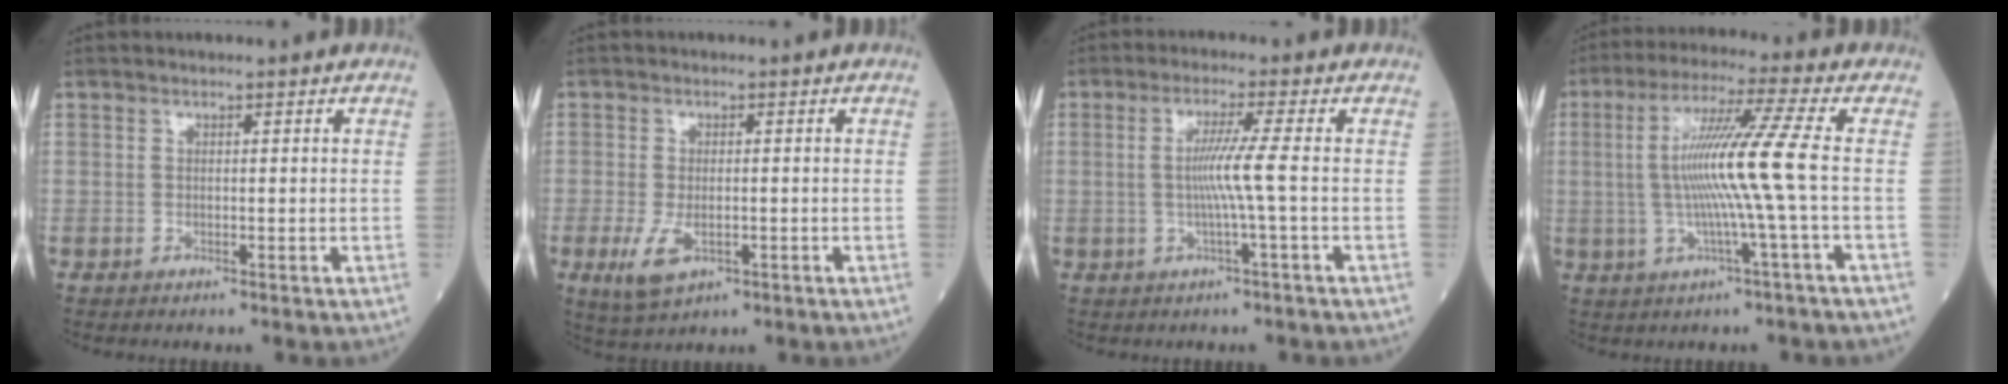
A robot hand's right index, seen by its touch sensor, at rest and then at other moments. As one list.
[{"total": 5.1, "force": [-1.8, 2.3, 4.2], "torque": [-0.091, -0.012, -0.024]}, {"total": 6.8, "force": [-0.2, -2.0, 6.5], "torque": [-0.129, 0.002, -0.001]}, {"total": 10.9, "force": [-0.3, -2.1, 10.7], "torque": [-0.209, 0.006, -0.006]}]